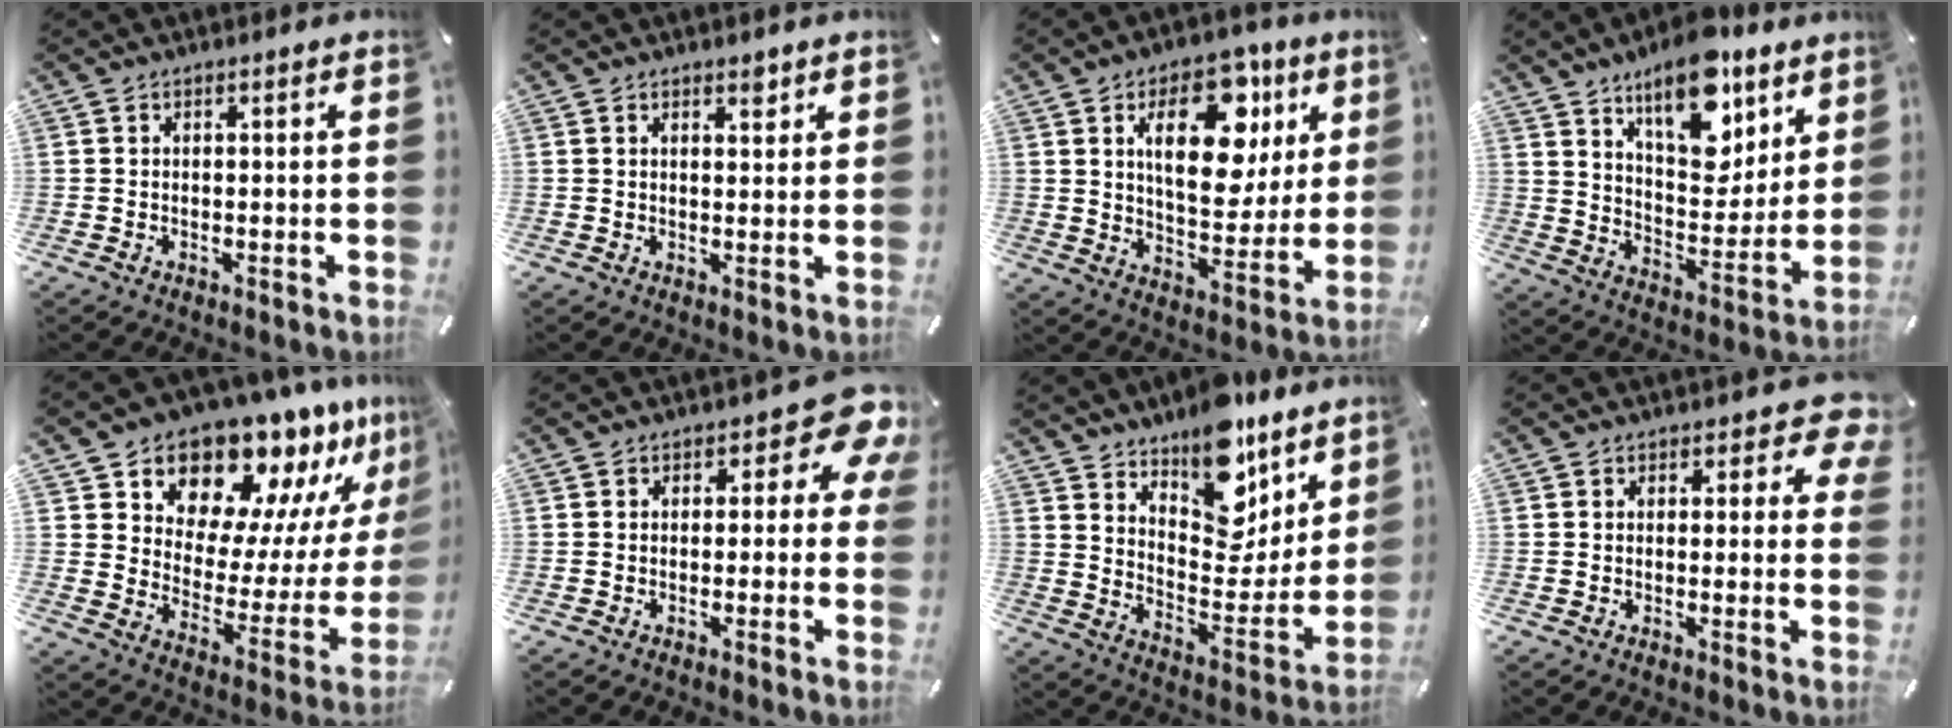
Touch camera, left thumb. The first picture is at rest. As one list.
[{"total": 2.1, "force": [1.5, 1.0, 0.9], "torque": [-0.005, -0.008, 0.024]}, {"total": 19.7, "force": [8.0, 11.1, 14.1], "torque": [-0.197, -0.023, 0.131]}, {"total": 17.2, "force": [11.9, 8.3, 9.2], "torque": [-0.138, -0.075, 0.208]}, {"total": 15.9, "force": [14.3, 6.5, 2.6], "torque": [-0.037, -0.148, 0.242]}, {"total": 8.4, "force": [2.7, 4.5, 6.6], "torque": [-0.071, -0.020, 0.042]}, {"total": 14.4, "force": [11.7, 6.8, 4.9], "torque": [-0.063, -0.112, 0.208]}, {"total": 5.8, "force": [2.8, 3.2, 3.9], "torque": [-0.034, -0.015, 0.041]}]